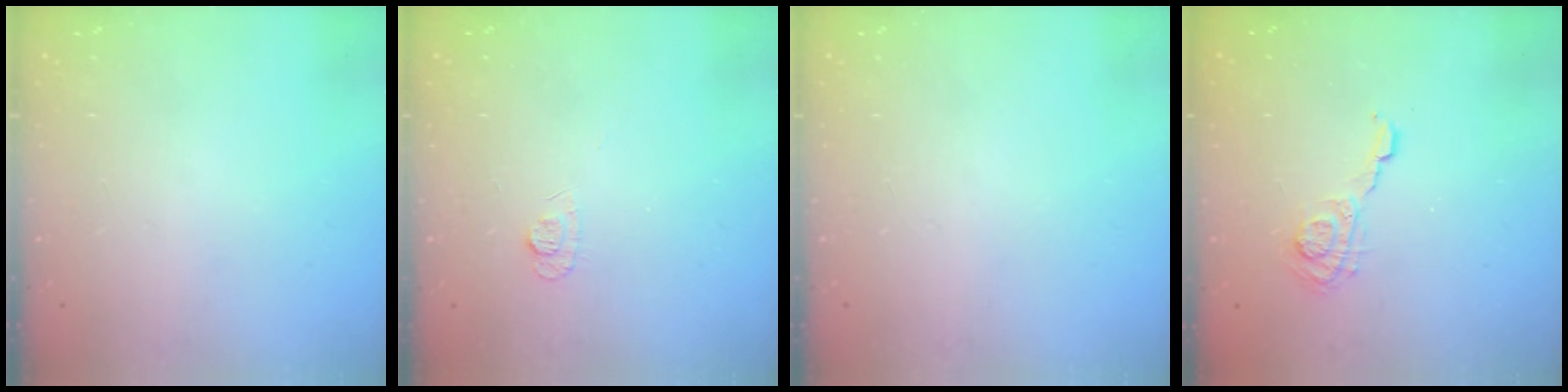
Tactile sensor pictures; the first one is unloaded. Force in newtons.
{"total": 5.4, "press": 5.4, "slide": 0.6}
{"total": 0.0}
{"total": 7.0, "press": 7.0, "slide": 0.3}